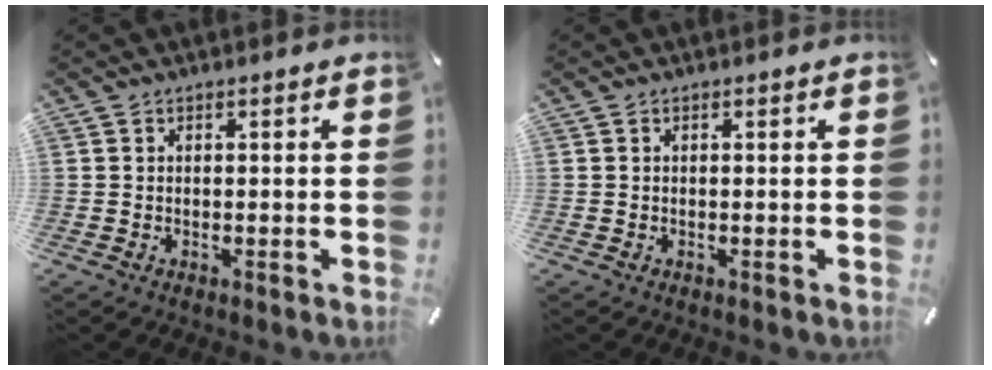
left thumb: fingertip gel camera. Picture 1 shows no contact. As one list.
[{"total": 0.0}]